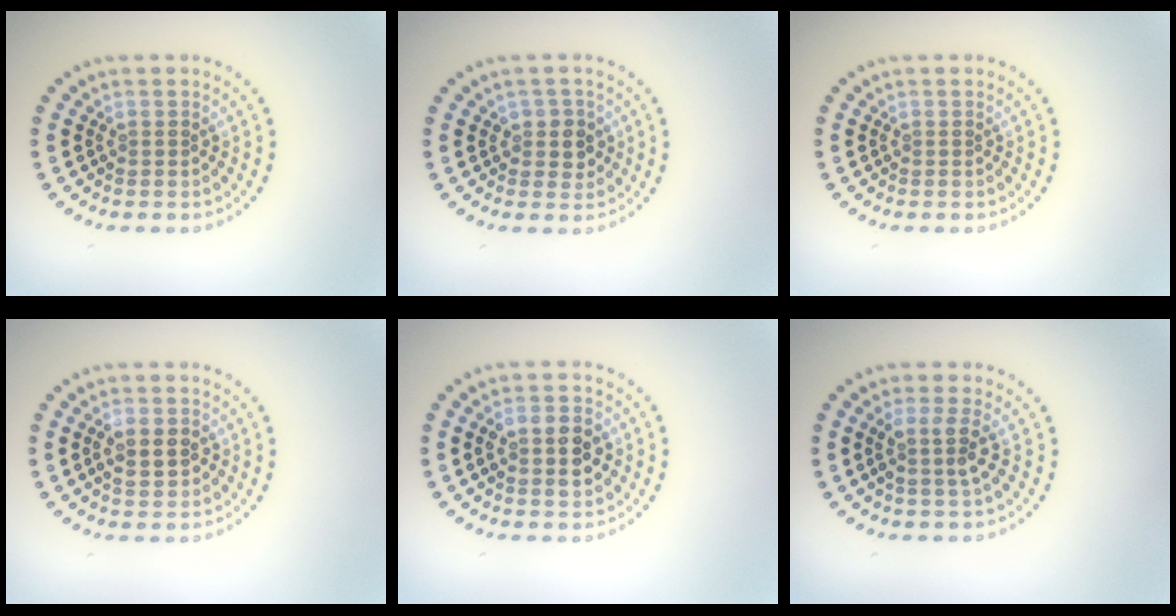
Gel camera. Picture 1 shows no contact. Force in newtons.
{"total": 2.0, "press": 1.8, "slide": 0.7}
{"total": 0.0}
{"total": 2.7, "press": 2.7, "slide": 0.1}
{"total": 3.8, "press": 3.8, "slide": 0.3}
{"total": 2.2, "press": 1.8, "slide": 1.3}